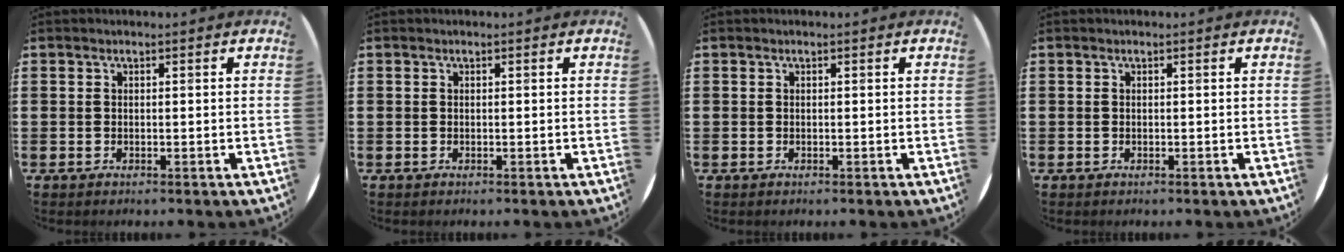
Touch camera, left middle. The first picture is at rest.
{"total": 0.0}
{"total": 0.0}
{"total": 0.0}